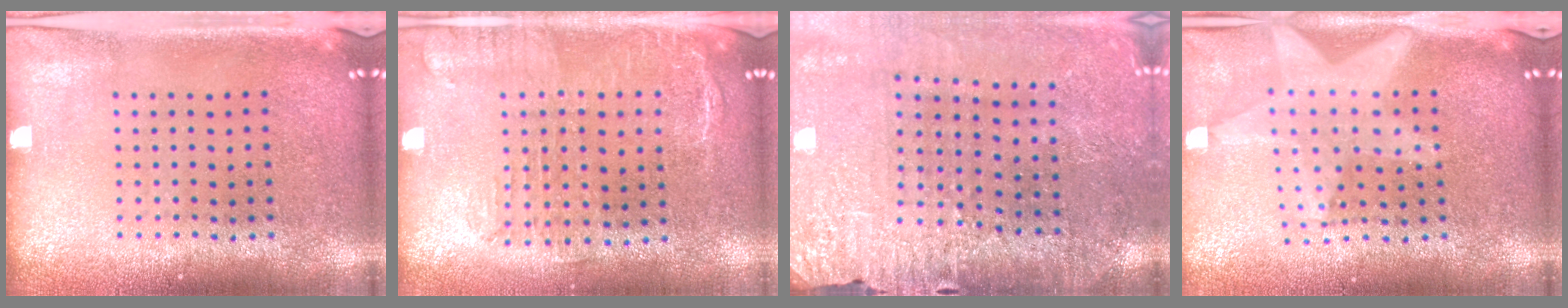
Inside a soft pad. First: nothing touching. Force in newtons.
{"total": 1.8, "press": 1.5, "slide": 1.1}
{"total": 3.0, "press": 3.0, "slide": 0.2}
{"total": 2.2, "press": 1.7, "slide": 1.3}